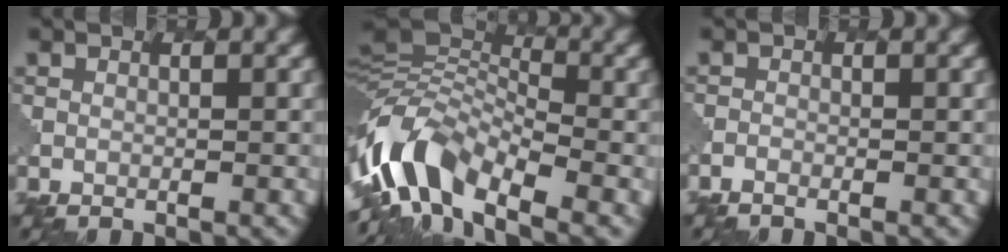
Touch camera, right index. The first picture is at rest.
{"total": 9.5, "force": [-4.6, 4.8, 6.8], "torque": [-0.123, 0.003, -0.103]}
{"total": 0.9, "force": [-0.8, 0.2, 0.1], "torque": [-0.002, -0.006, -0.020]}